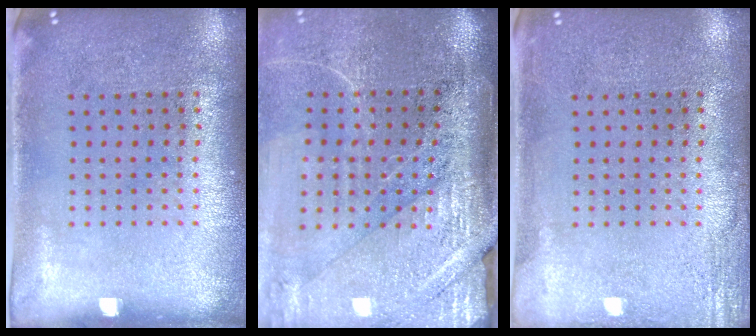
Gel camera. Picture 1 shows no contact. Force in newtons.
{"total": 4.2, "press": 3.6, "slide": 2.1}
{"total": 1.9, "press": 1.9, "slide": 0.2}